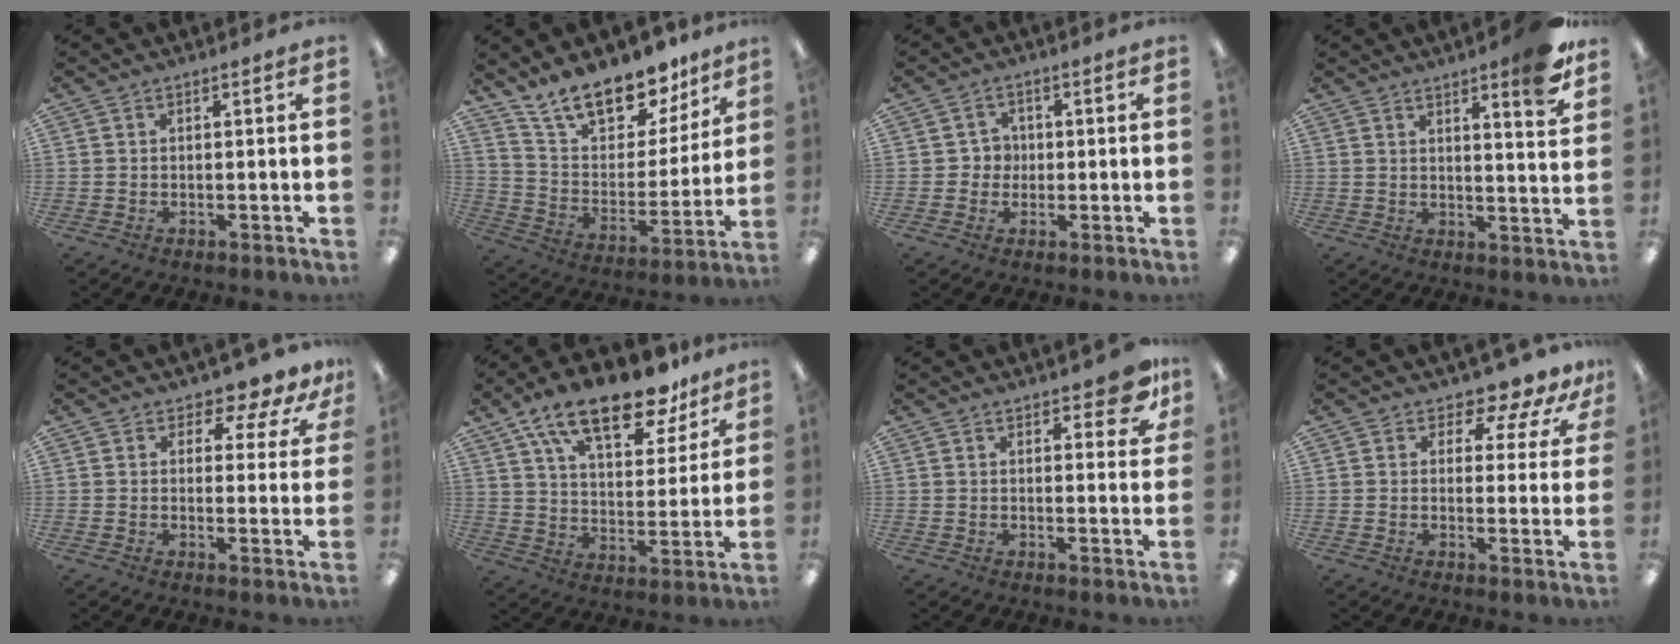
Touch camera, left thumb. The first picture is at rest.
{"total": 17.3, "force": [14.2, 7.4, 6.6], "torque": [-0.119, -0.100, 0.255]}
{"total": 3.8, "force": [-0.1, 3.7, 0.8], "torque": [-0.025, 0.012, -0.006]}
{"total": 8.5, "force": [6.2, 1.2, 5.8], "torque": [-0.069, -0.040, 0.096]}
{"total": 5.7, "force": [4.8, 2.3, 2.1], "torque": [-0.028, -0.034, 0.082]}
{"total": 18.6, "force": [13.3, 7.0, 11.0], "torque": [-0.182, -0.074, 0.226]}
{"total": 7.4, "force": [5.3, 2.6, 4.5], "torque": [-0.043, -0.029, 0.086]}
{"total": 7.3, "force": [6.3, 2.4, 2.7], "torque": [-0.038, -0.045, 0.111]}